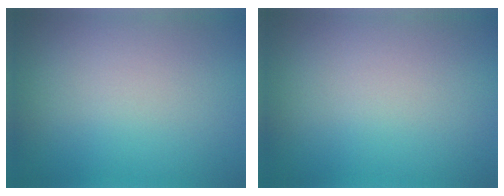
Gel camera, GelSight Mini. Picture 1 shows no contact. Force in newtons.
{"total": 0.0}